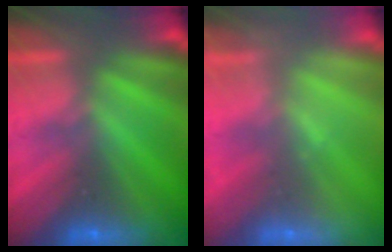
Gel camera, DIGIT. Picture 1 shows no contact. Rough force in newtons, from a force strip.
{"total": 2.2}